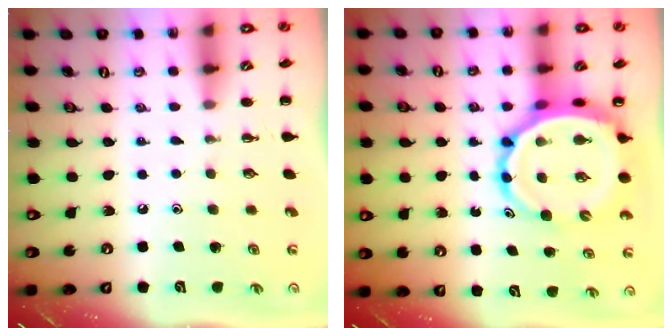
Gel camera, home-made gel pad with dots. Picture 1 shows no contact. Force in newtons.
{"total": 12.2, "press": 11.6, "slide": 3.7}